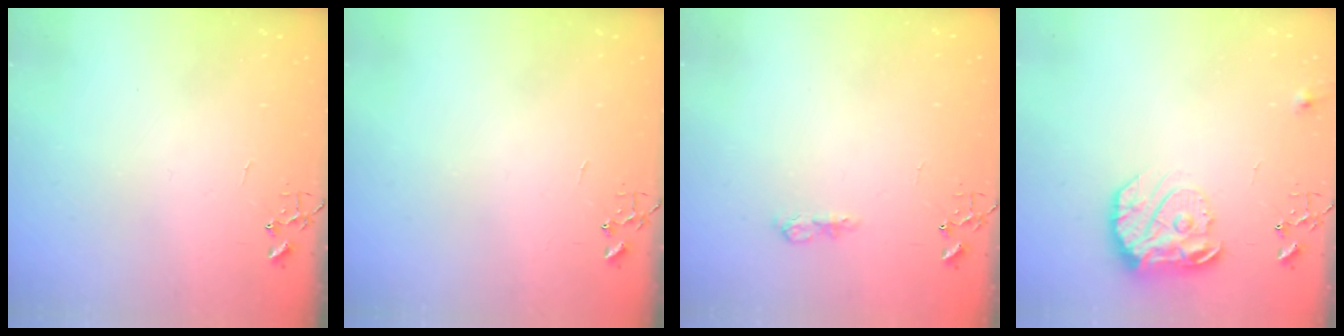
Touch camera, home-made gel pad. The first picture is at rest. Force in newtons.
{"total": 0.0}
{"total": 7.9, "press": 7.9, "slide": 0.9}
{"total": 16.2, "press": 16.1, "slide": 1.4}